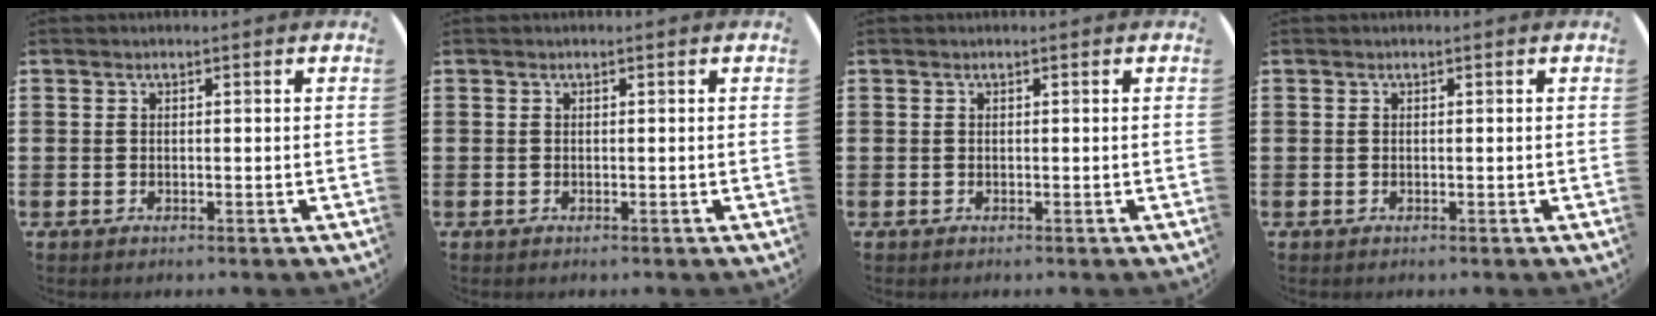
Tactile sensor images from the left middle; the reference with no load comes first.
{"total": 0.0}
{"total": 0.0}
{"total": 0.0}